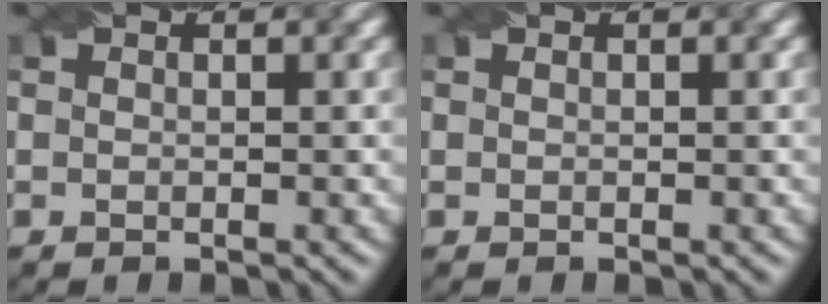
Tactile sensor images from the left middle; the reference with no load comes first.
{"total": 0.0}